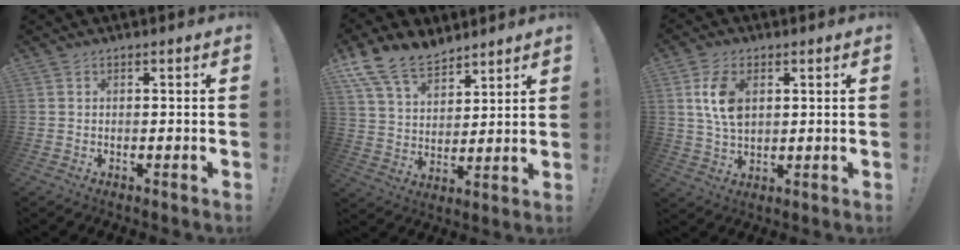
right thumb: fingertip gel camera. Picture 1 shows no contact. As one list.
[{"total": 13.9, "force": [10.7, 7.1, 5.4], "torque": [-0.107, -0.064, 0.204]}, {"total": 9.6, "force": [2.7, 6.1, 6.9], "torque": [-0.130, 0.001, 0.052]}]